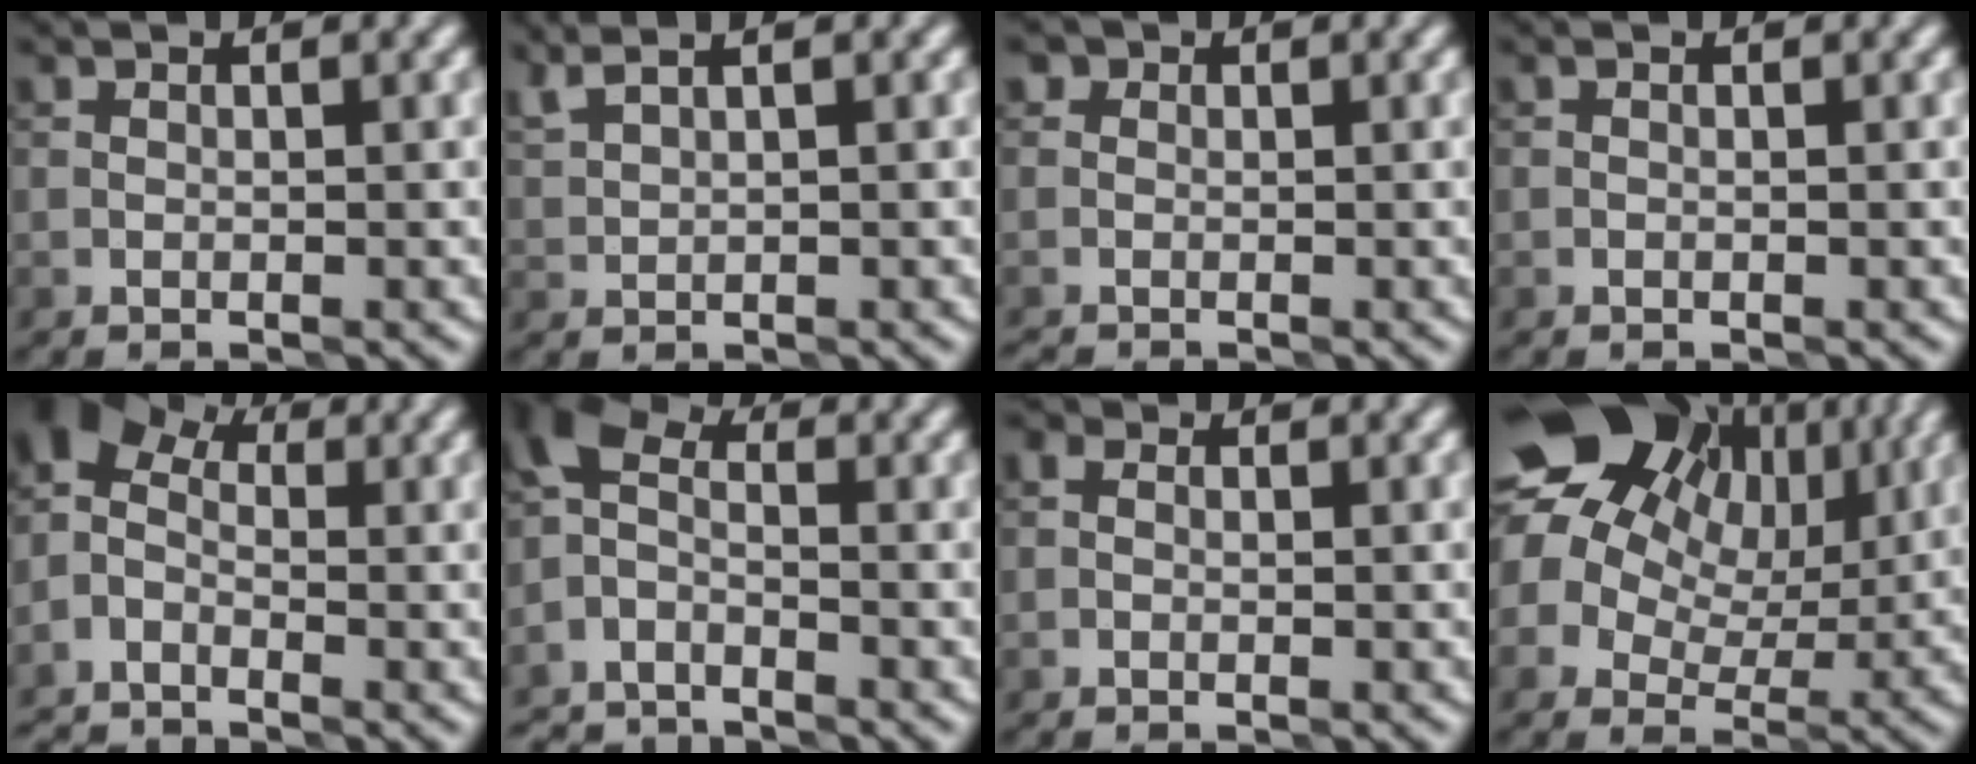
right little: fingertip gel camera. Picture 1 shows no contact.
{"total": 2.4, "force": [1.9, 0.8, 1.2], "torque": [-0.024, 0.013, 0.035]}
{"total": 1.8, "force": [-0.2, 1.7, 0.7], "torque": [-0.003, 0.009, -0.021]}
{"total": 0.0}
{"total": 5.1, "force": [-1.9, 3.3, 3.3], "torque": [-0.073, 0.007, -0.055]}
{"total": 4.6, "force": [-3.3, 2.4, 2.2], "torque": [-0.048, 0.001, -0.078]}
{"total": 1.5, "force": [0.2, 1.1, 0.9], "torque": [-0.012, -0.001, -0.018]}
{"total": 16.1, "force": [6.2, 12.0, 8.8], "torque": [-0.165, 0.041, 0.104]}